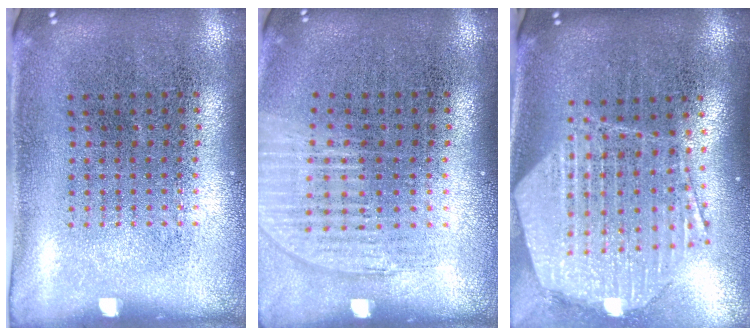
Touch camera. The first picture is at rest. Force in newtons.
{"total": 1.2, "press": 1.1, "slide": 0.4}
{"total": 2.3, "press": 1.9, "slide": 1.3}